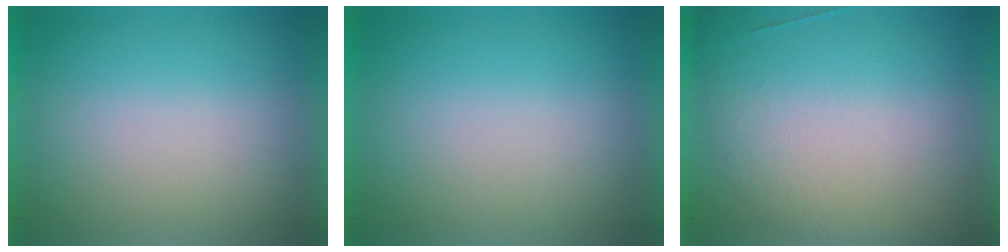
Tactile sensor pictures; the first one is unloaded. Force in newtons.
{"total": 0.0}
{"total": 2.6}